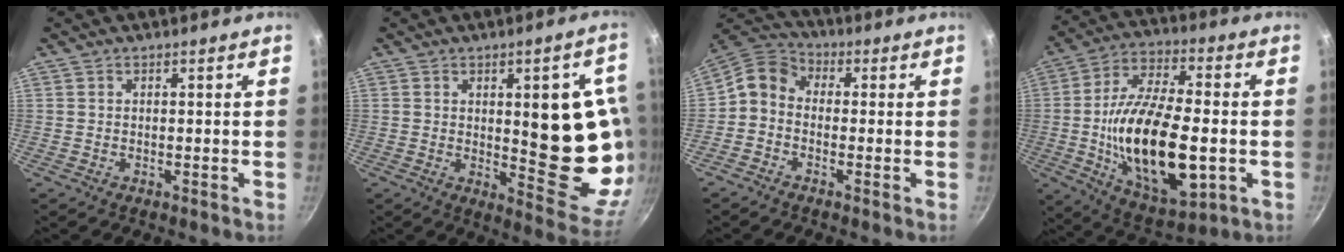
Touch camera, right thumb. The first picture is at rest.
{"total": 18.3, "force": [1.2, 6.8, 16.9], "torque": [-0.166, -0.029, 0.025]}
{"total": 6.7, "force": [-1.4, 5.3, 3.8], "torque": [-0.069, 0.036, -0.051]}
{"total": 23.8, "force": [-3.4, 11.0, 20.8], "torque": [-0.361, 0.014, -0.053]}